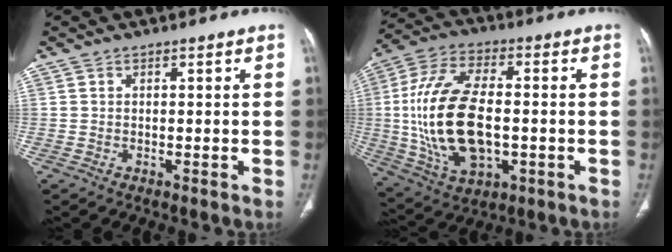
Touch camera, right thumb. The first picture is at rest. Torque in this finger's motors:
{"motor_torque": [0.90, 1.84, 2.75, -0.01, 0.69]}